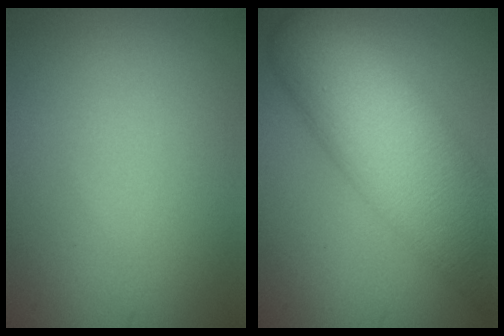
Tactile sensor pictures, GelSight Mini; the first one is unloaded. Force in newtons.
{"total": 13.3, "press": 13.3, "slide": 0.6}